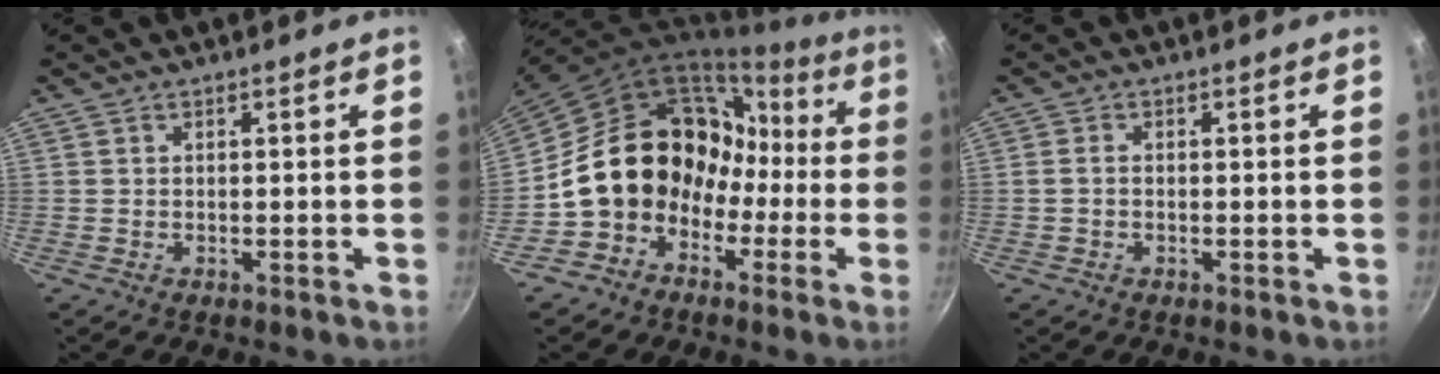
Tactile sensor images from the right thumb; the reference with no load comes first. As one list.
[{"total": 17.6, "force": [-2.8, 14.7, 9.2], "torque": [-0.103, 0.078, -0.040]}, {"total": 1.3, "force": [-0.2, 0.9, 0.9], "torque": [-0.017, 0.008, -0.005]}]